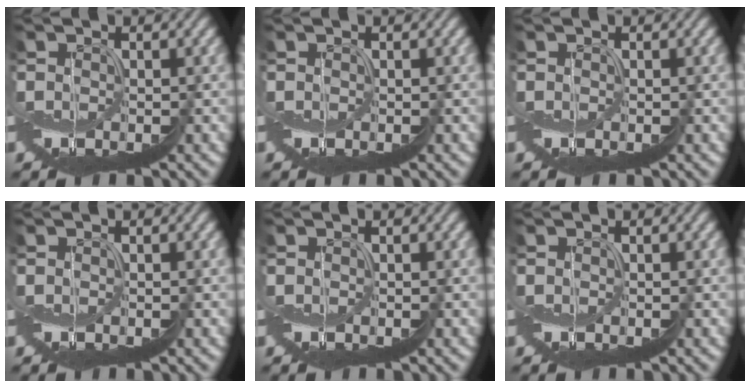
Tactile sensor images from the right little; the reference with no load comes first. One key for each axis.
{"total": 0.0}
{"total": 0.0}
{"total": 0.0}
{"total": 0.0}
{"total": 0.0}